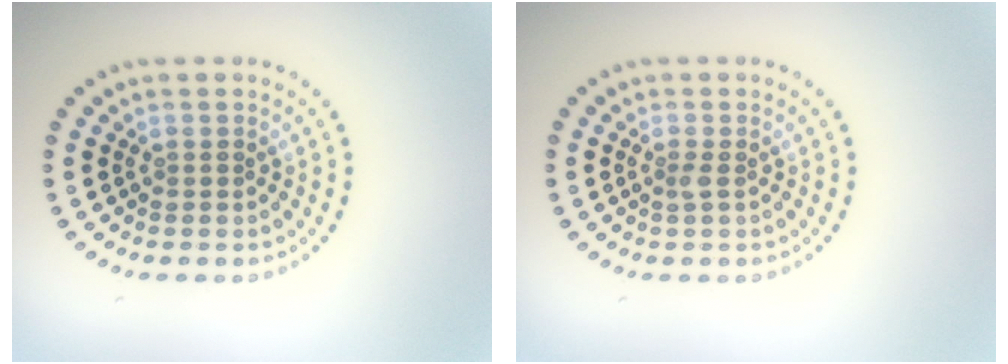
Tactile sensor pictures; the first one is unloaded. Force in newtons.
{"total": 0.6, "press": 0.5, "slide": 0.3}